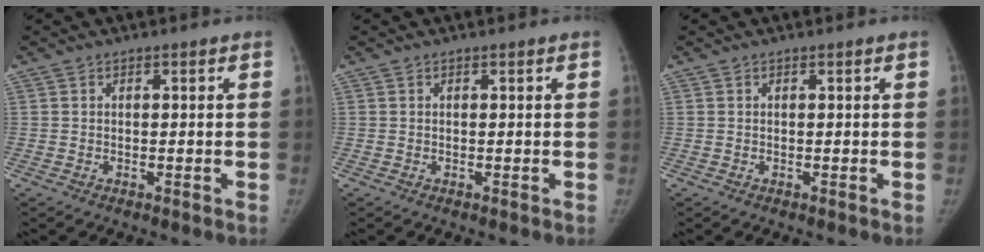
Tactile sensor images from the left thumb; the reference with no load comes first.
{"total": 0.0}
{"total": 0.0}